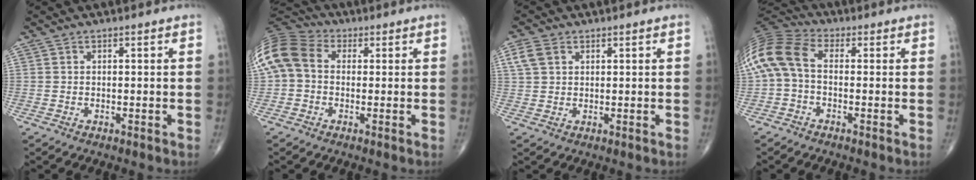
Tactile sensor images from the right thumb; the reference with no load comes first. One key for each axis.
{"total": 12.7, "fx": 1.0, "fy": 9.9, "fz": 8.0, "tx": -0.178, "ty": 0.035, "tz": 0.007}
{"total": 3.8, "fx": 1.6, "fy": 2.7, "fz": 2.1, "tx": -0.044, "ty": 0.006, "tz": 0.036}
{"total": 12.1, "fx": -0.4, "fy": 7.4, "fz": 9.5, "tx": -0.206, "ty": 0.031, "tz": -0.021}